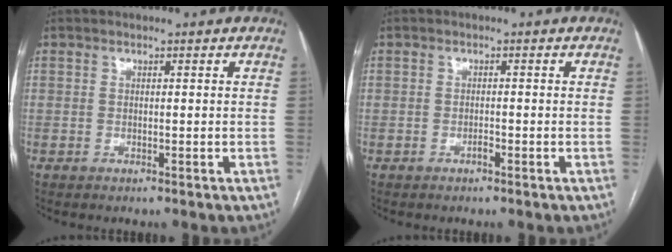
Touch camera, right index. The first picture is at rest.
{"total": 0.7, "force": [-0.5, 0.3, 0.4], "torque": [-0.006, 0.002, -0.010]}